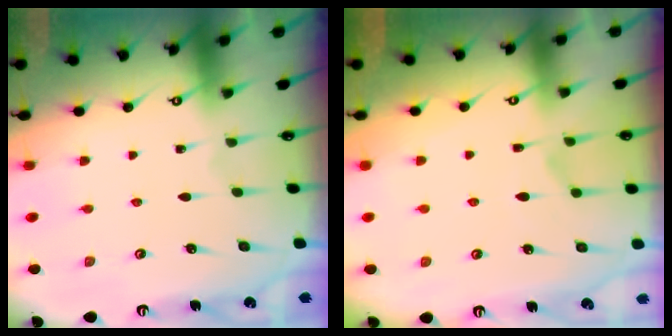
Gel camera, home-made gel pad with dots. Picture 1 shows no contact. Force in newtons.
{"total": 4.8, "press": 4.6, "slide": 1.2}